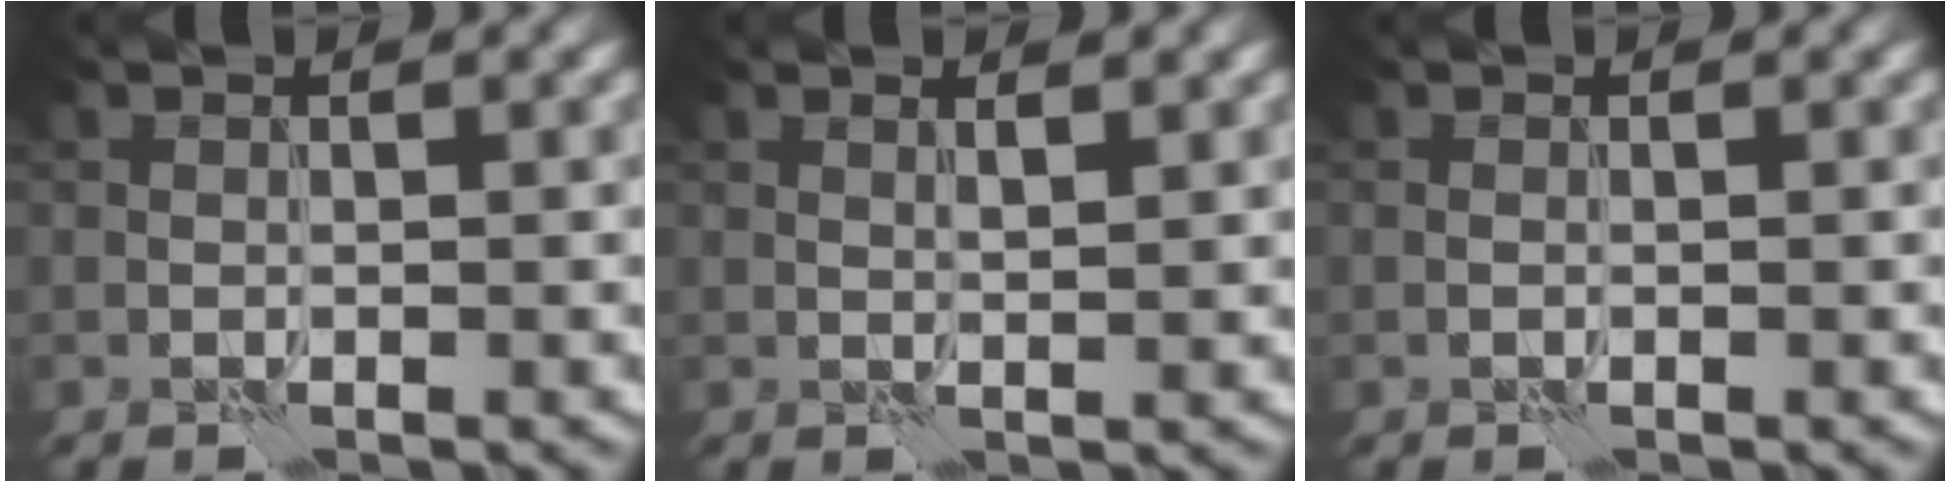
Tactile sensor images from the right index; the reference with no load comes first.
{"total": 1.1, "force": [0.6, 0.0, 0.9], "torque": [-0.013, -0.004, 0.012]}
{"total": 0.0}